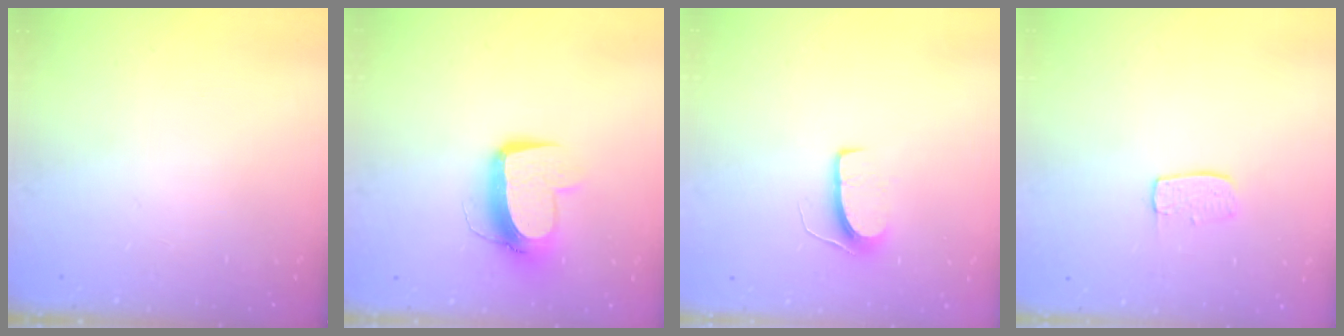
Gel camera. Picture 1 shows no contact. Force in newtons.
{"total": 11.1, "press": 11.0, "slide": 1.4}
{"total": 6.5, "press": 6.5, "slide": 0.4}
{"total": 6.7, "press": 6.6, "slide": 0.4}